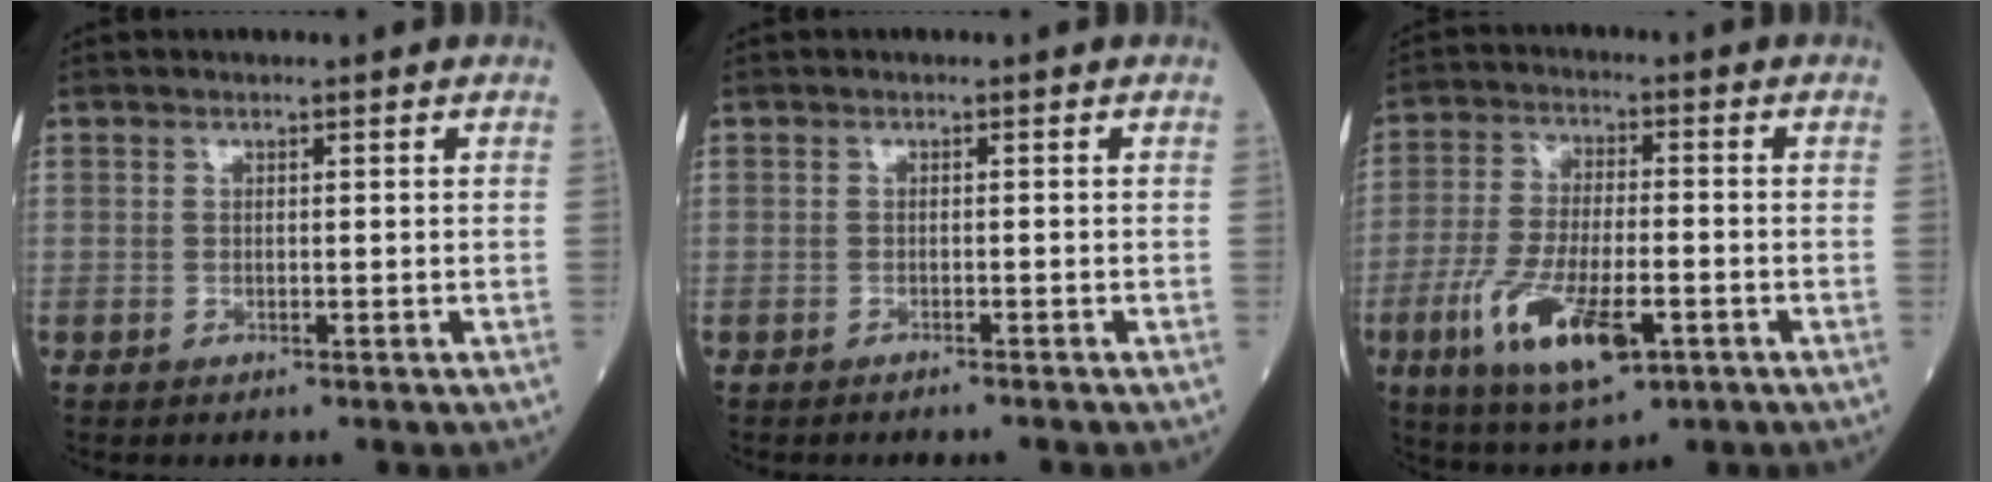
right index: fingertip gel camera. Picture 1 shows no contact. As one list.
[{"total": 1.8, "force": [-1.7, -0.2, 0.6], "torque": [-0.009, 0.002, -0.020]}, {"total": 12.9, "force": [-5.2, 3.8, 11.2], "torque": [-0.222, -0.020, -0.087]}]